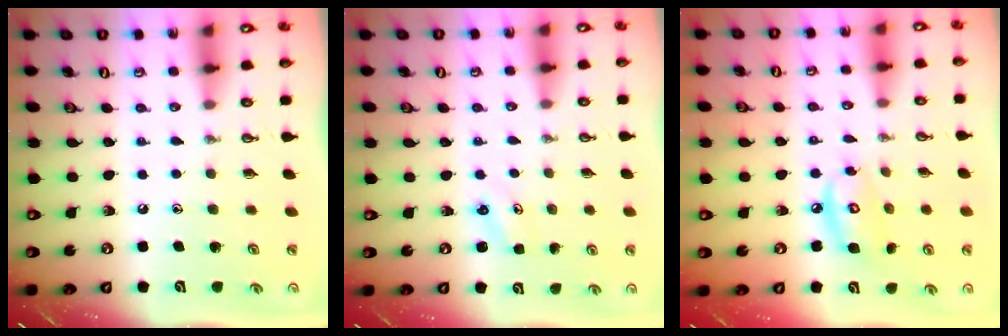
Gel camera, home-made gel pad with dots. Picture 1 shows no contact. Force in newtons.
{"total": 2.5, "press": 2.5, "slide": 0.3}
{"total": 8.7, "press": 8.7, "slide": 0.8}